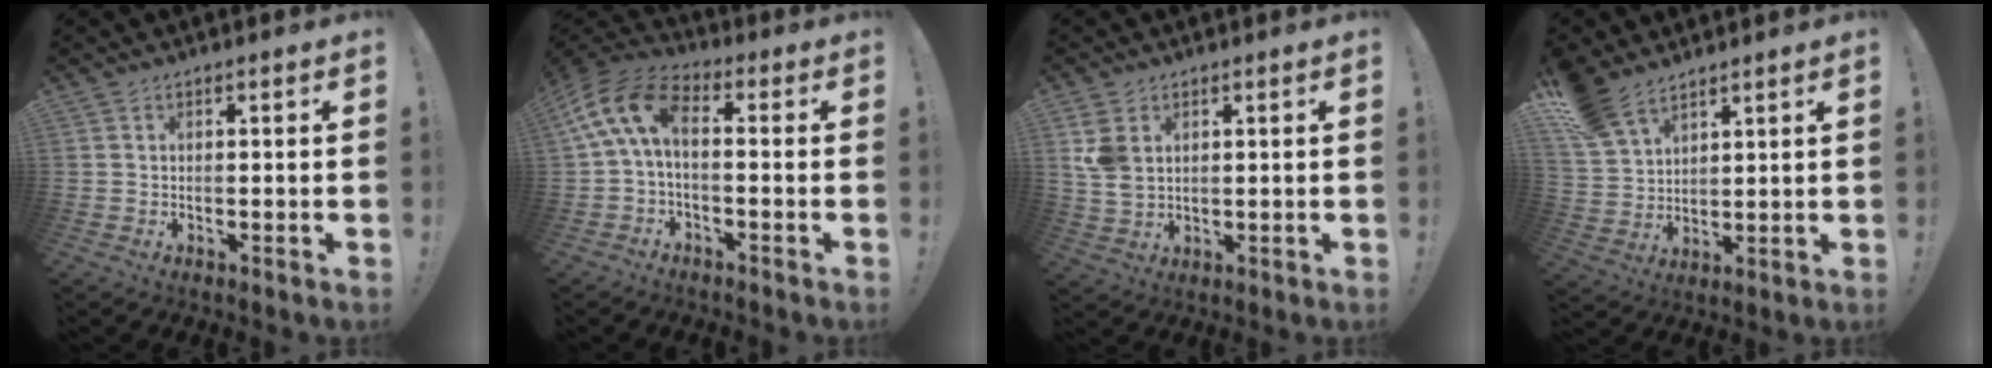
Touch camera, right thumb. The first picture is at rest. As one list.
[{"total": 11.7, "force": [2.0, 5.8, 10.0], "torque": [-0.205, 0.005, 0.038]}, {"total": 6.8, "force": [2.9, 4.3, 4.3], "torque": [-0.089, -0.012, 0.056]}, {"total": 10.5, "force": [7.9, 5.6, 4.1], "torque": [-0.083, -0.044, 0.160]}]